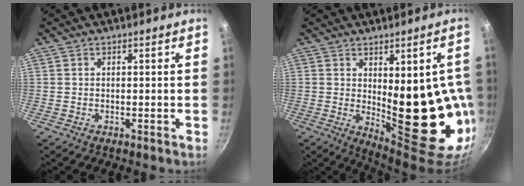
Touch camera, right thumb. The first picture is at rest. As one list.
[{"total": 19.9, "force": [-0.5, 8.1, 18.1], "torque": [-0.203, -0.028, 0.020]}]